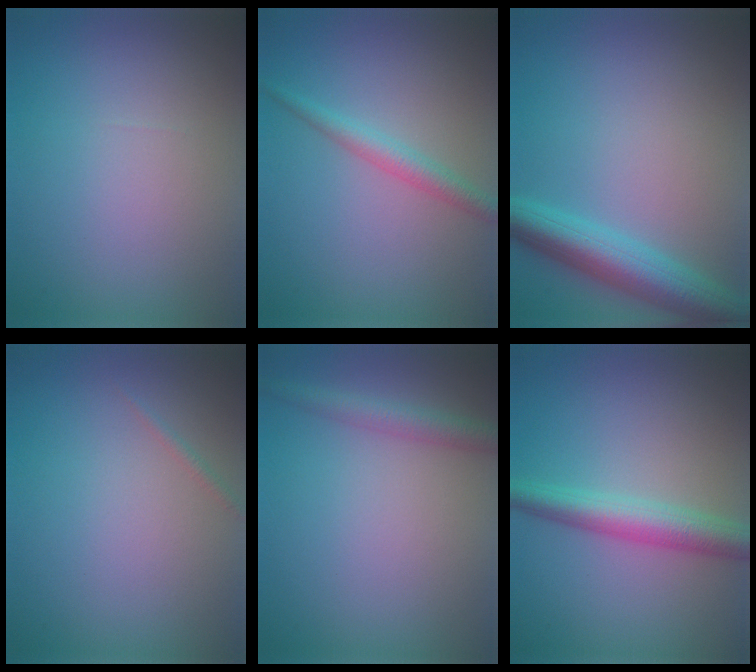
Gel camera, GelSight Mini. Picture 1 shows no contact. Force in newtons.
{"total": 2.2, "press": 2.2, "slide": 0.0}
{"total": 6.0, "press": 6.0, "slide": 0.2}
{"total": 0.6, "press": 0.6, "slide": 0.0}
{"total": 2.3, "press": 2.3, "slide": 0.1}
{"total": 4.2, "press": 4.2, "slide": 0.1}